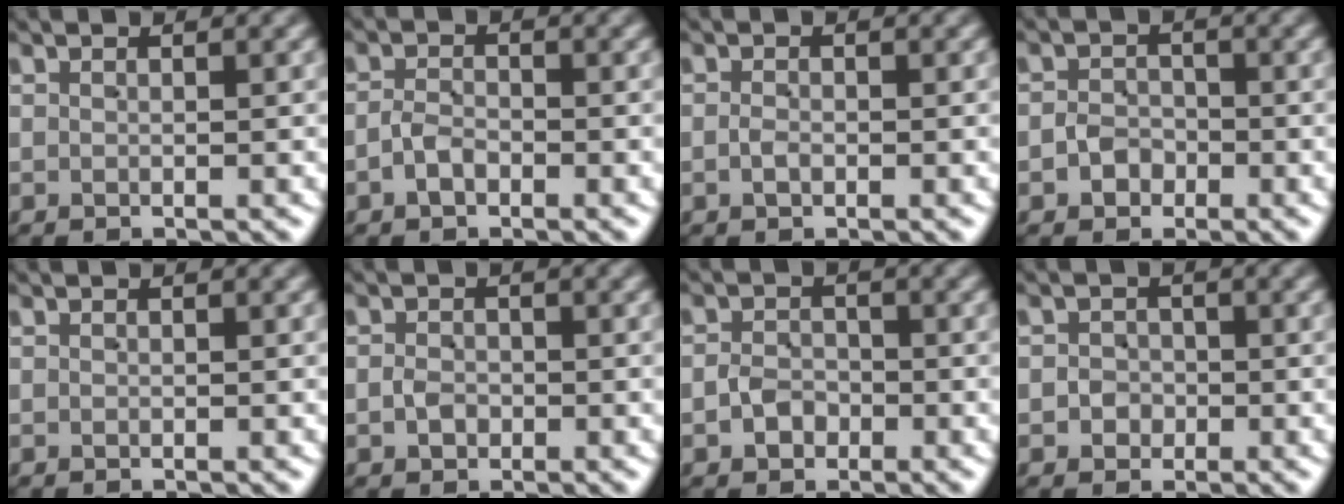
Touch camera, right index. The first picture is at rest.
{"total": 1.7, "force": [-1.3, 0.9, 0.6], "torque": [-0.008, 0.005, -0.027]}
{"total": 0.9, "force": [-0.6, 0.5, 0.5], "torque": [-0.012, 0.000, -0.010]}
{"total": 2.5, "force": [-1.2, 2.1, 0.3], "torque": [-0.003, -0.004, -0.017]}
{"total": 0.0}
{"total": 1.4, "force": [-0.6, 1.2, 0.5], "torque": [-0.008, 0.000, -0.008]}
{"total": 2.3, "force": [-1.1, 1.9, 0.5], "torque": [-0.008, 0.000, -0.017]}
{"total": 2.2, "force": [-0.8, 2.0, 0.2], "torque": [0.003, -0.005, -0.009]}